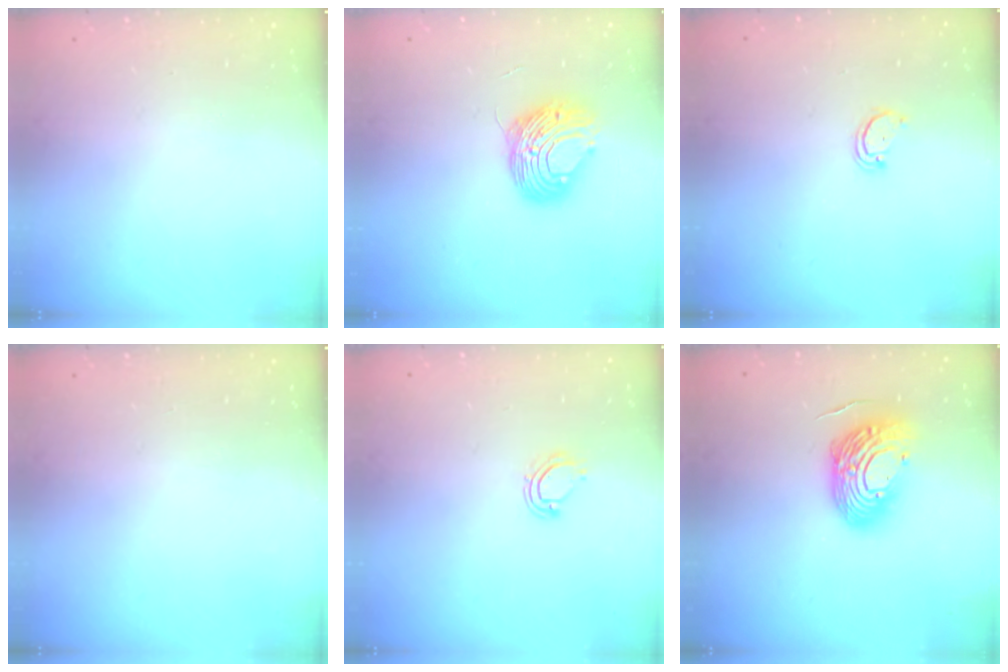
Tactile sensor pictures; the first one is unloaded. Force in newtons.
{"total": 10.6, "press": 10.5, "slide": 1.0}
{"total": 2.1, "press": 2.1, "slide": 0.2}
{"total": 0.0}
{"total": 5.2, "press": 5.2, "slide": 0.4}
{"total": 13.1, "press": 12.9, "slide": 2.2}